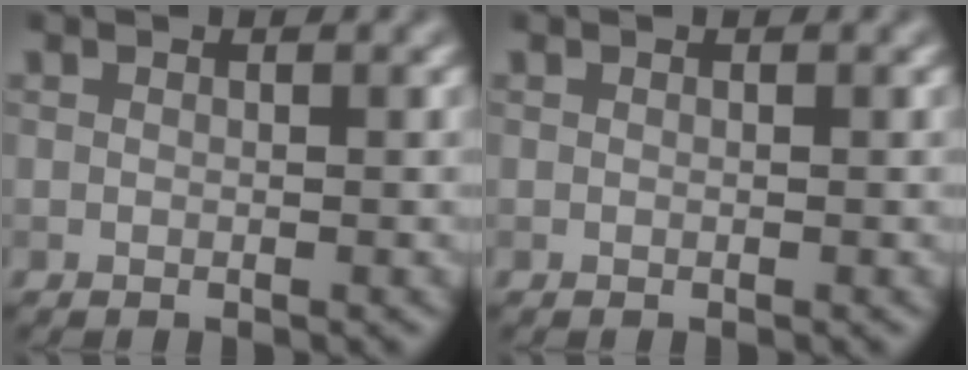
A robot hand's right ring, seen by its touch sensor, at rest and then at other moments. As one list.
[{"total": 0.0}]